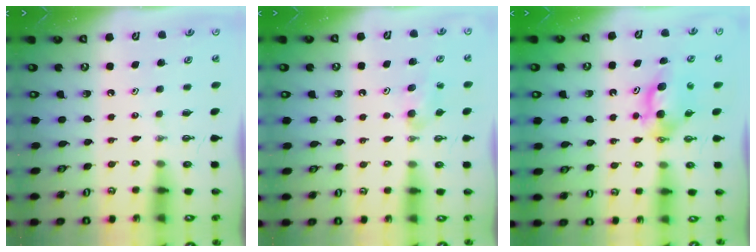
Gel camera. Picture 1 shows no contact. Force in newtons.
{"total": 8.1, "press": 4.5, "slide": 6.8}
{"total": 5.5, "press": 5.5, "slide": 0.7}